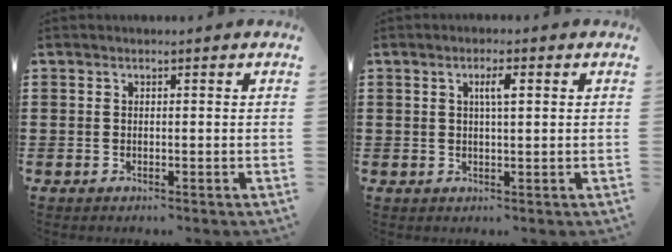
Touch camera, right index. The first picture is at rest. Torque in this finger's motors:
{"motor_torque": [0.07, -0.02, 0.06, 0.05]}